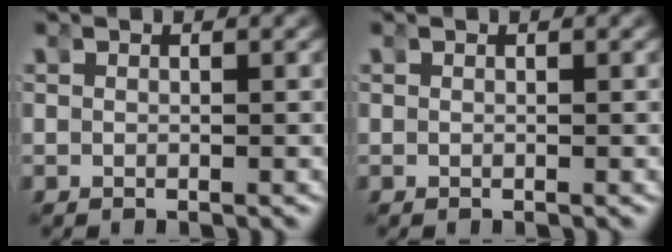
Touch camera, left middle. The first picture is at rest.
{"total": 0.0}